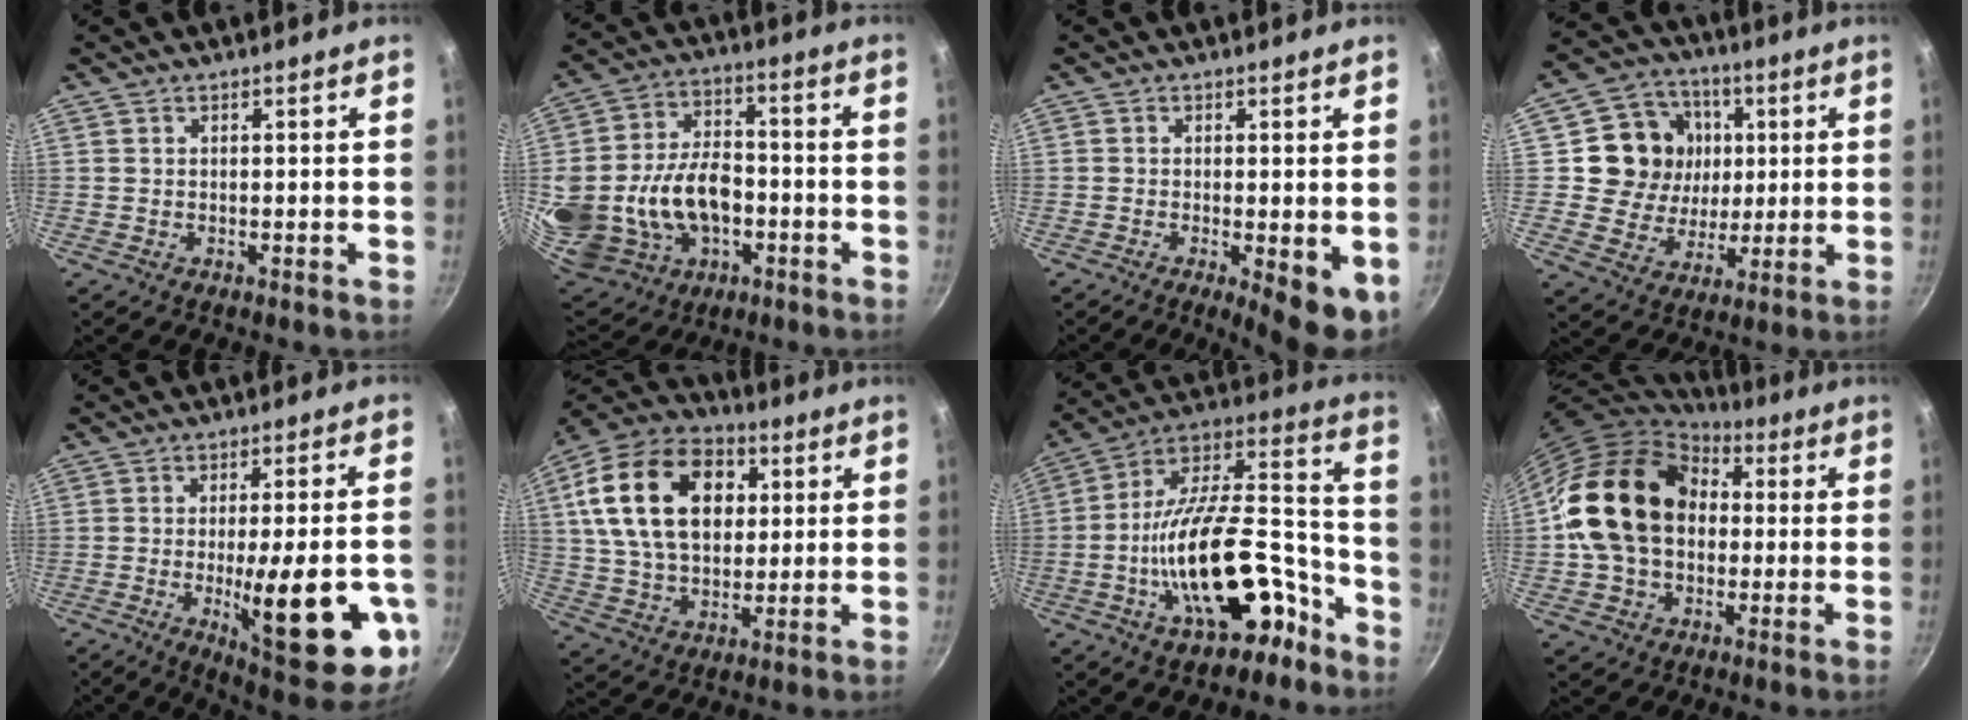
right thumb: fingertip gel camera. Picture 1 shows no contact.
{"total": 24.7, "force": [-4.1, 17.9, 16.6], "torque": [-0.350, 0.034, -0.048]}
{"total": 8.0, "force": [-2.0, 2.5, 7.4], "torque": [-0.083, -0.006, -0.019]}
{"total": 14.3, "force": [2.8, 13.1, 5.2], "torque": [-0.064, 0.003, 0.046]}
{"total": 21.5, "force": [-5.6, 5.9, 19.9], "torque": [-0.245, -0.004, -0.067]}
{"total": 23.2, "force": [5.6, 15.6, 16.2], "torque": [-0.269, 0.011, 0.091]}
{"total": 25.3, "force": [-10.9, 11.9, 19.5], "torque": [-0.275, 0.088, -0.170]}
{"total": 20.2, "force": [1.9, 15.2, 13.1], "torque": [-0.217, 0.035, 0.026]}